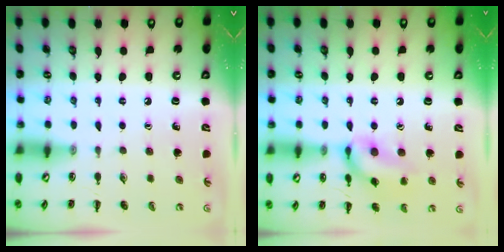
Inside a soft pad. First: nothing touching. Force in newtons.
{"total": 12.9, "press": 12.8, "slide": 1.2}